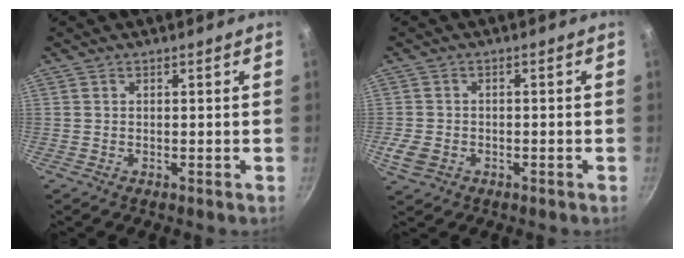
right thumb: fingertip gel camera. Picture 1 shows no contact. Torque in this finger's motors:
{"motor_torque": [0.19, 0.07, 0.30, 0.07, 0.02]}